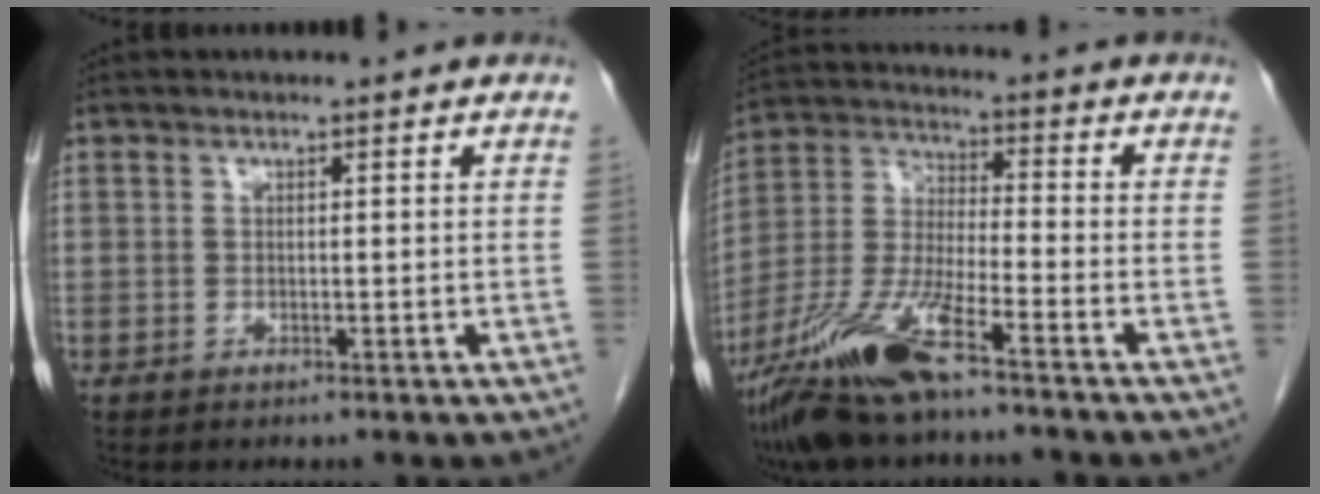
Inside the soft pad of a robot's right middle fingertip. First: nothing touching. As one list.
[{"total": 13.1, "force": [-9.0, 1.7, 9.3], "torque": [-0.200, -0.018, -0.171]}]